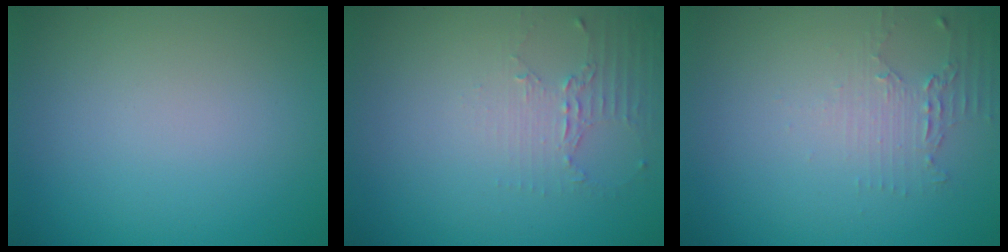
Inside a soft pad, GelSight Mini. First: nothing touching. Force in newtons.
{"total": 2.0, "press": 1.5, "slide": 1.4}
{"total": 1.9, "press": 1.3, "slide": 1.4}